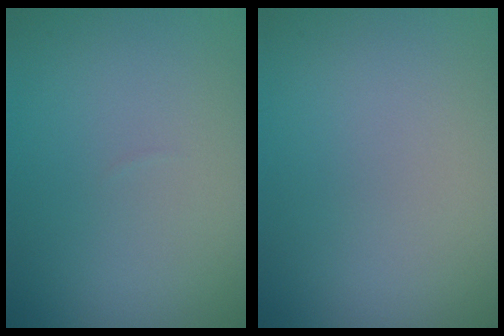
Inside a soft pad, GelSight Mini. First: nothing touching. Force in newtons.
{"total": 0.0}